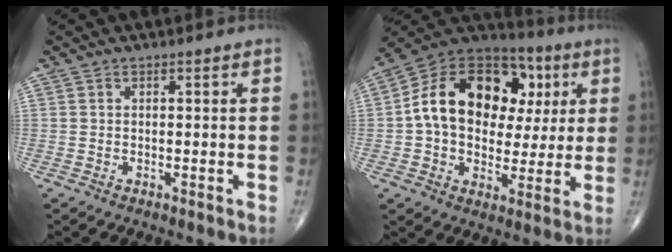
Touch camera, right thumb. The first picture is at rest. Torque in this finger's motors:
{"motor_torque": [2.09, 2.92, 1.70, 0.18, 0.54]}